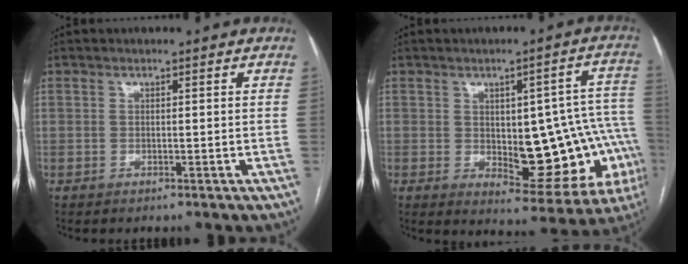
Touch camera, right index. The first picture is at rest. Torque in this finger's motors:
{"motor_torque": [1.15, -0.57, 0.31, 0.05]}